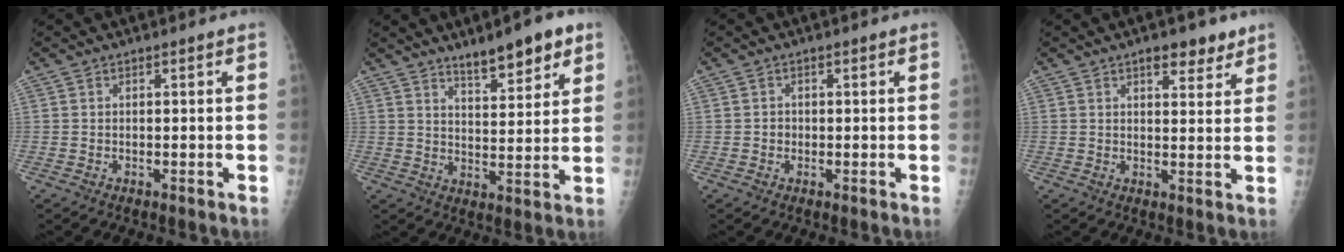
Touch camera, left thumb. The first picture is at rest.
{"total": 9.7, "force": [6.7, 2.8, 6.4], "torque": [-0.074, -0.037, 0.104]}
{"total": 1.1, "force": [-0.1, 1.1, 0.3], "torque": [0.001, 0.004, -0.003]}
{"total": 5.6, "force": [3.8, 2.4, 3.4], "torque": [-0.023, -0.019, 0.051]}